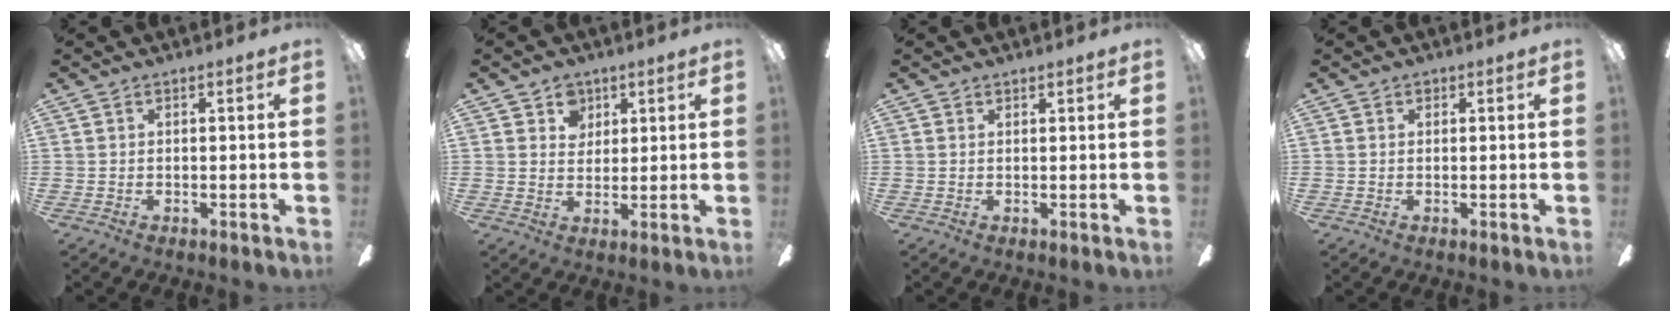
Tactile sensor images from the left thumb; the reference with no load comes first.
{"total": 5.3, "force": [3.1, 4.3, 1.0], "torque": [-0.006, -0.005, 0.051]}
{"total": 0.8, "force": [0.7, 0.4, -0.1], "torque": [0.001, 0.000, 0.015]}
{"total": 0.7, "force": [0.2, 0.6, 0.2], "torque": [0.004, 0.000, 0.001]}